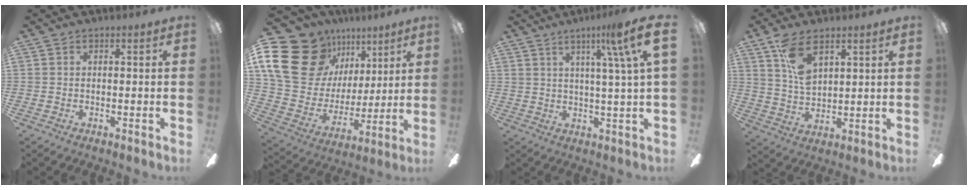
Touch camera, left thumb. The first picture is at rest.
{"total": 23.3, "force": [11.7, 16.4, 11.8], "torque": [-0.220, -0.057, 0.230]}
{"total": 11.5, "force": [6.0, 0.2, 9.8], "torque": [-0.143, -0.025, 0.082]}
{"total": 9.6, "force": [5.5, 4.6, 6.4], "torque": [-0.121, -0.012, 0.102]}